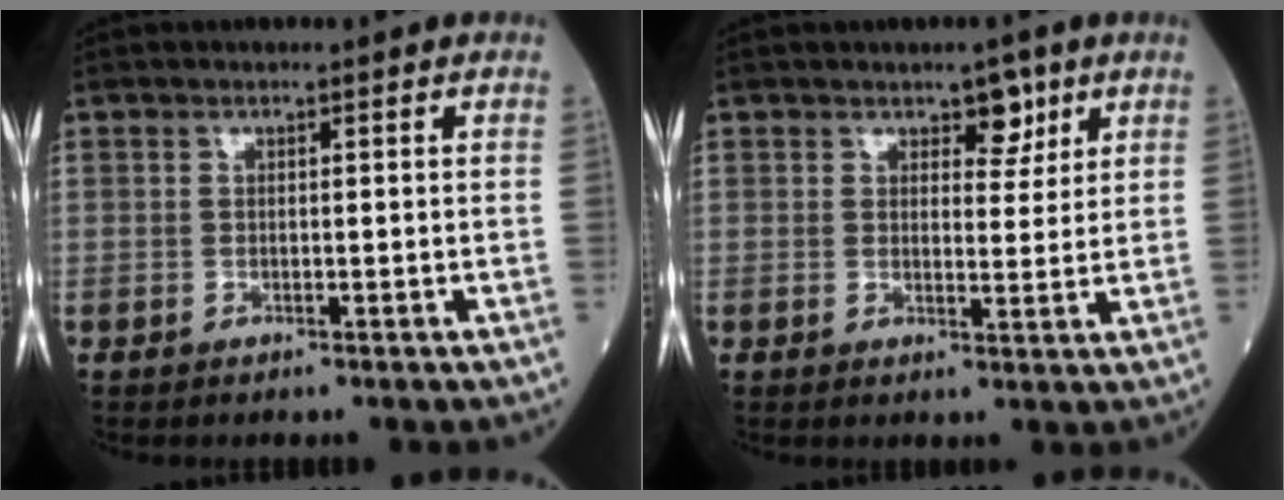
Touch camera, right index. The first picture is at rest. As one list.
[{"total": 3.8, "force": [2.3, 1.9, 2.3], "torque": [-0.023, 0.000, 0.032]}]